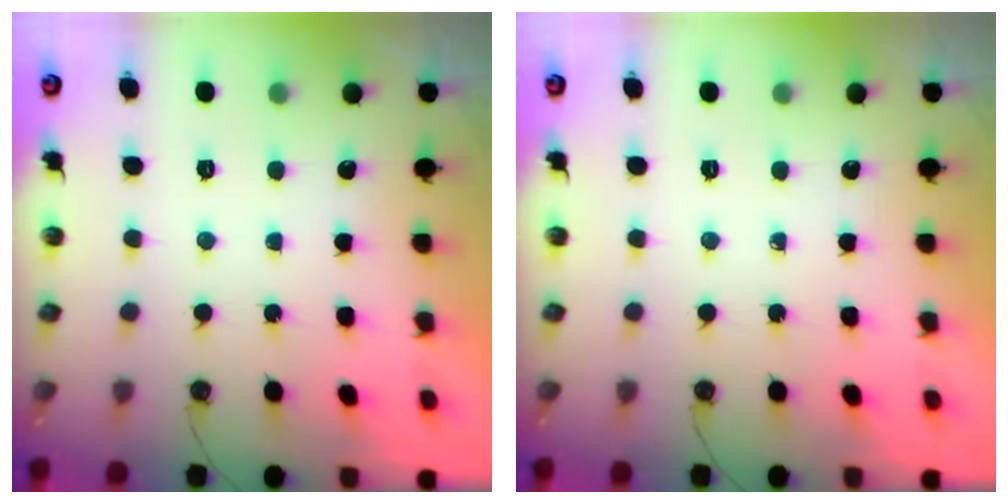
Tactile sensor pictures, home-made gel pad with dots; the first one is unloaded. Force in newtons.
{"total": 0.0}